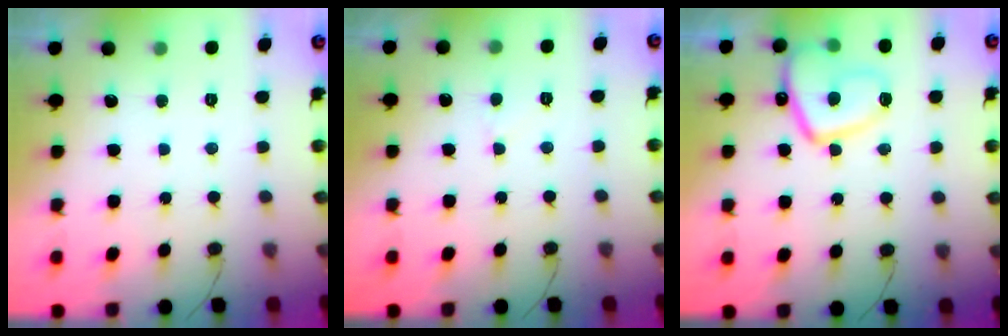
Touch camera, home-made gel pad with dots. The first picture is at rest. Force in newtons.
{"total": 3.9, "press": 3.9, "slide": 0.3}
{"total": 12.6, "press": 12.5, "slide": 1.5}